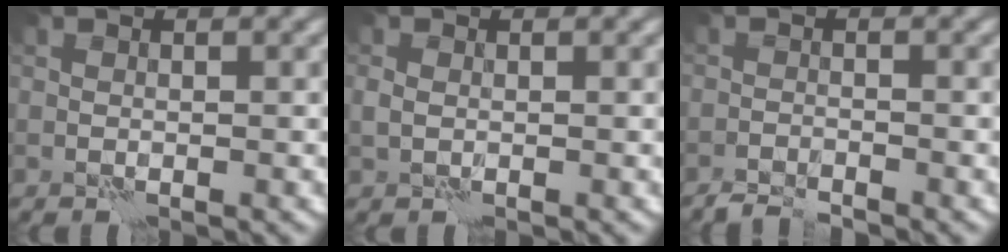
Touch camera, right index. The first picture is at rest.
{"total": 1.0, "force": [0.2, 0.8, 0.6], "torque": [-0.013, 0.001, 0.005]}
{"total": 1.7, "force": [-1.7, 0.1, 0.1], "torque": [0.002, 0.002, -0.035]}